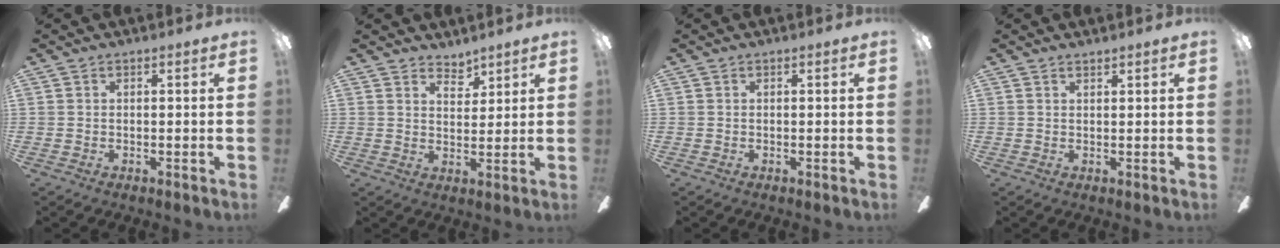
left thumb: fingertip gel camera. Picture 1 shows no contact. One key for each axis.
{"total": 4.3, "fx": 3.8, "fy": 1.7, "fz": 0.9, "tx": -0.012, "ty": -0.021, "tz": 0.069}
{"total": 0.0}
{"total": 1.1, "fx": 1.1, "fy": 0.0, "fz": 0.0, "tx": -0.002, "ty": -0.002, "tz": 0.021}